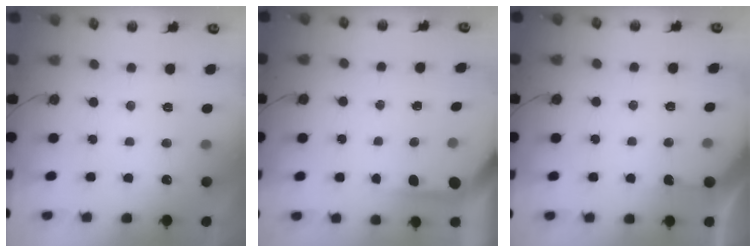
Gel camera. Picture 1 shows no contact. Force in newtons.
{"total": 4.6, "press": 4.5, "slide": 0.4}
{"total": 2.7, "press": 2.7, "slide": 0.2}